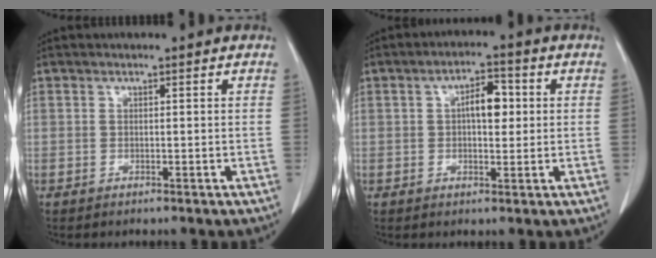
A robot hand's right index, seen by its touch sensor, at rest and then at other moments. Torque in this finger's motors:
{"motor_torque": [0.61, -0.07, 0.12, 0.08]}